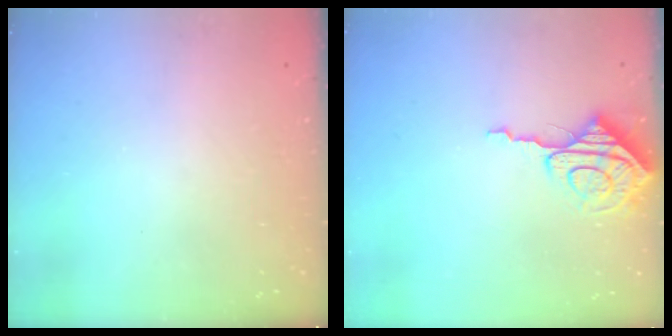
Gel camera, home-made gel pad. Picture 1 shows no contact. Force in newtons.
{"total": 8.6, "press": 8.6, "slide": 0.5}